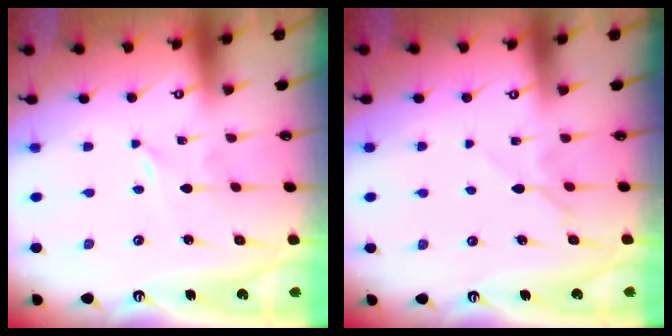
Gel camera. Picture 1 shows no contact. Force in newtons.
{"total": 5.3, "press": 5.3, "slide": 0.5}